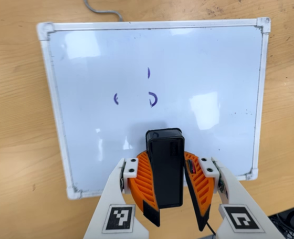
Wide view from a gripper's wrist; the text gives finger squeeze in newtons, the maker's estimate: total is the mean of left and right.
{"total": 10.5, "left": 10.2, "right": 10.8}